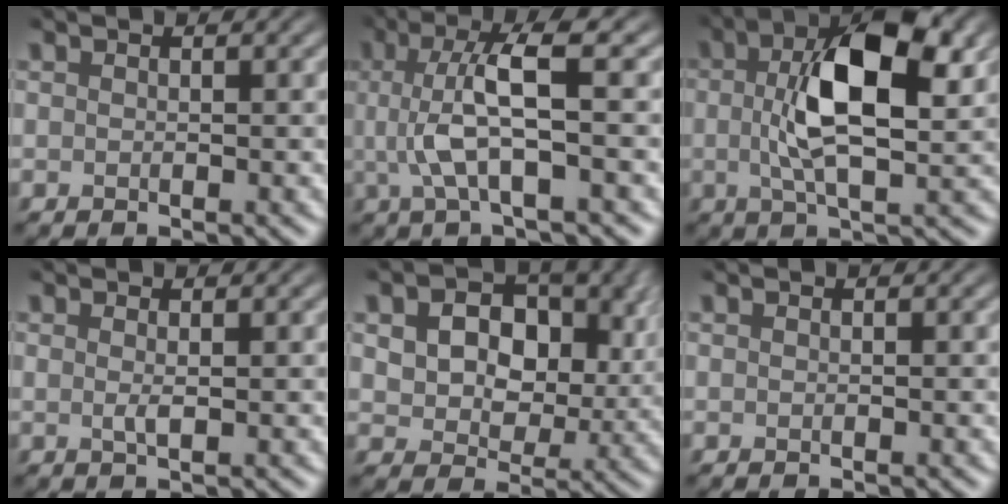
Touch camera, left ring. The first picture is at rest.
{"total": 5.8, "force": [0.3, 1.2, 5.7], "torque": [-0.113, 0.007, 0.003]}
{"total": 8.9, "force": [1.3, 3.5, 8.1], "torque": [-0.142, 0.008, 0.016]}
{"total": 0.9, "force": [0.2, 0.2, 0.9], "torque": [-0.019, -0.002, 0.003]}
{"total": 10.1, "force": [2.8, 7.0, 6.8], "torque": [-0.102, 0.000, 0.044]}
{"total": 0.0}